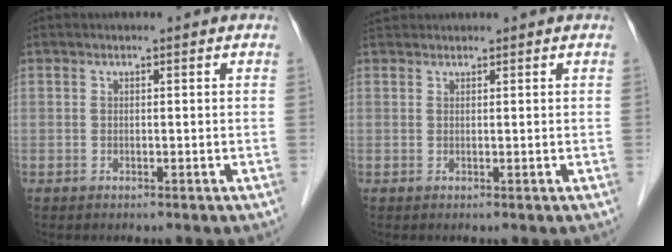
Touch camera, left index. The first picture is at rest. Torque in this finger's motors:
{"motor_torque": [-0.22, -0.24, 0.01, 0.01]}